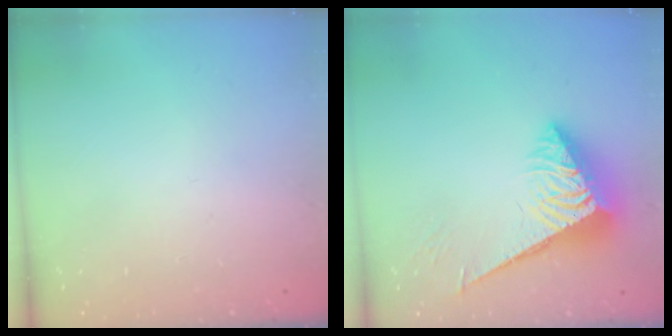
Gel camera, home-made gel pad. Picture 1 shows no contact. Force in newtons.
{"total": 7.3, "press": 7.2, "slide": 0.6}